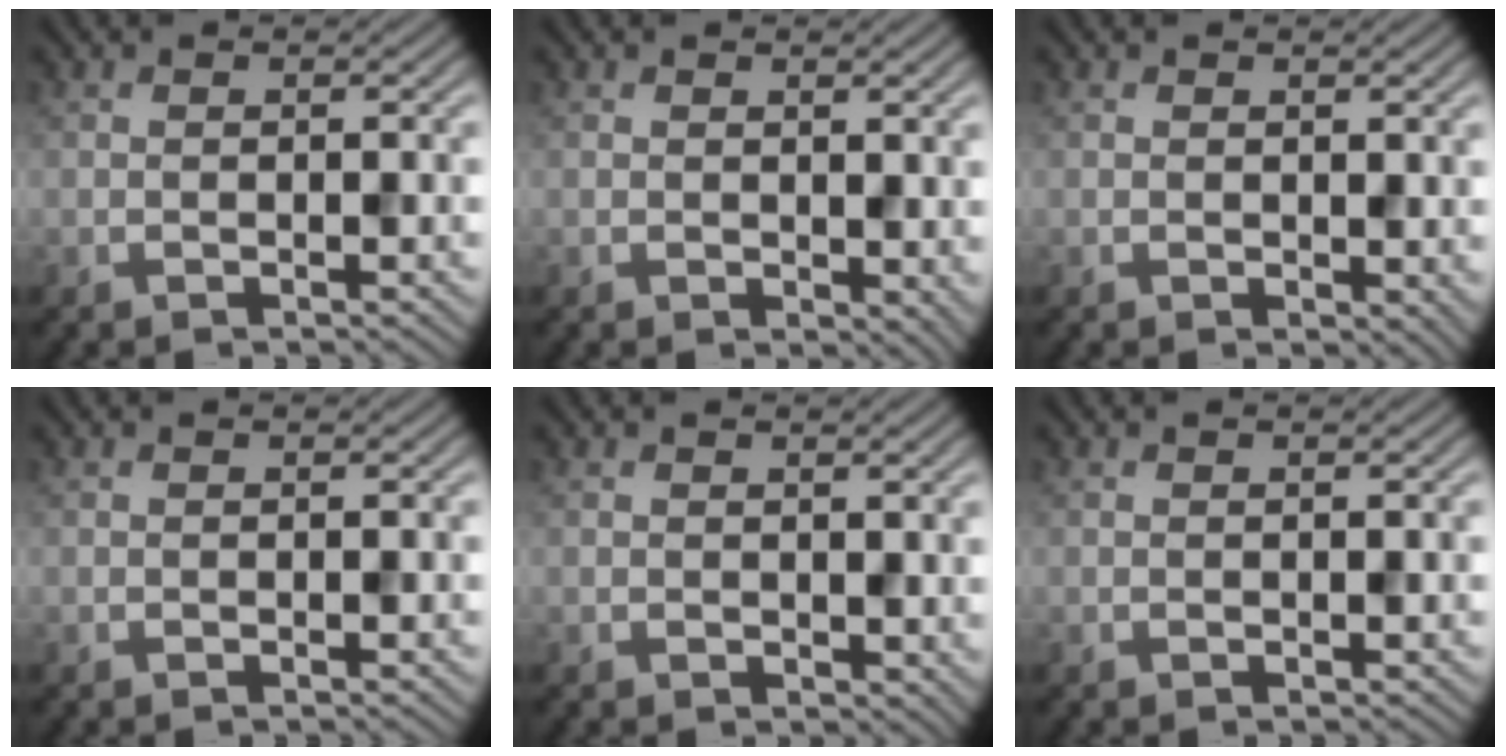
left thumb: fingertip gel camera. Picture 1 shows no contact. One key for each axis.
{"total": 2.1, "fx": 0.4, "fy": 1.4, "fz": 1.5, "tx": -0.023, "ty": -0.007, "tz": 0.010}
{"total": 1.5, "fx": 0.3, "fy": 1.0, "fz": 1.1, "tx": -0.015, "ty": -0.005, "tz": 0.008}
{"total": 0.0}
{"total": 1.2, "fx": 0.6, "fy": 0.9, "fz": 0.6, "tx": -0.010, "ty": -0.006, "tz": 0.014}
{"total": 0.0}